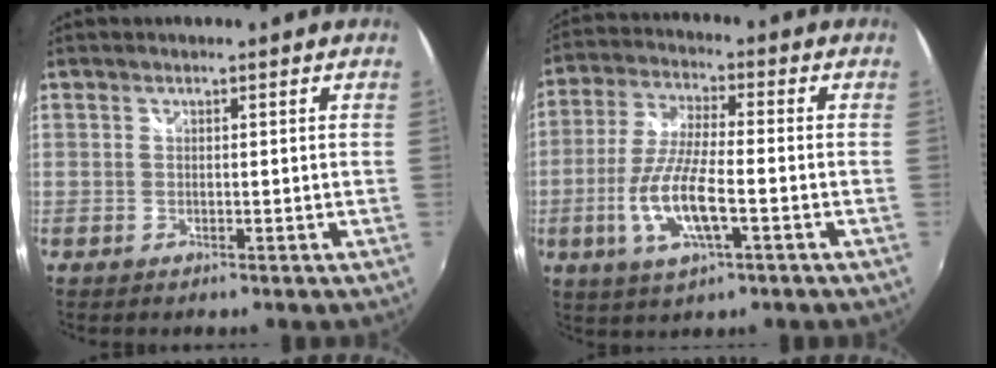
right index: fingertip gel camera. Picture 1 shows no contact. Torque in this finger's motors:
{"motor_torque": [0.45, -0.32, 0.38, 0.19]}